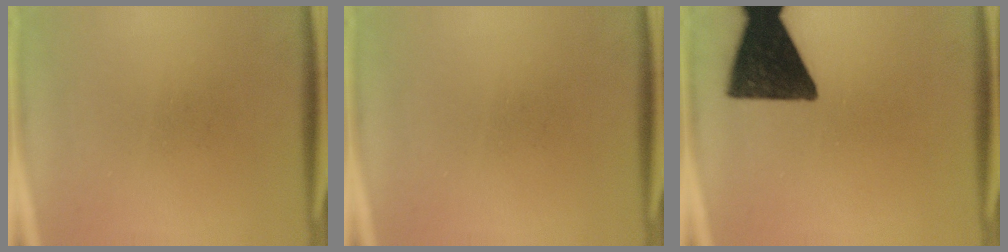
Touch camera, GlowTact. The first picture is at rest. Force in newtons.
{"total": 0.0}
{"total": 15.1}